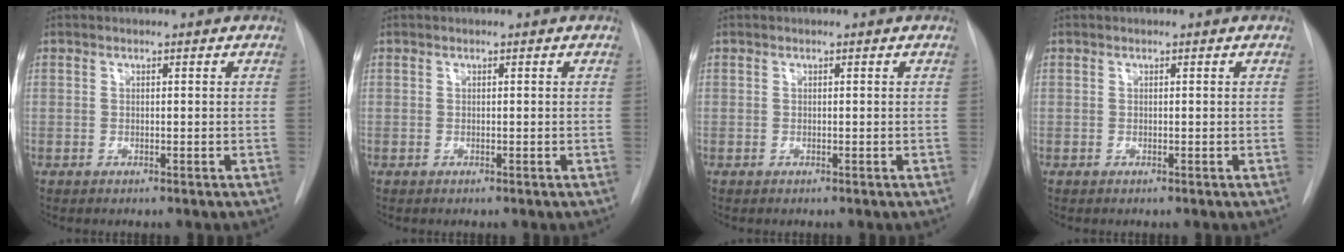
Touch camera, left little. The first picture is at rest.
{"total": 0.0}
{"total": 0.0}
{"total": 0.0}